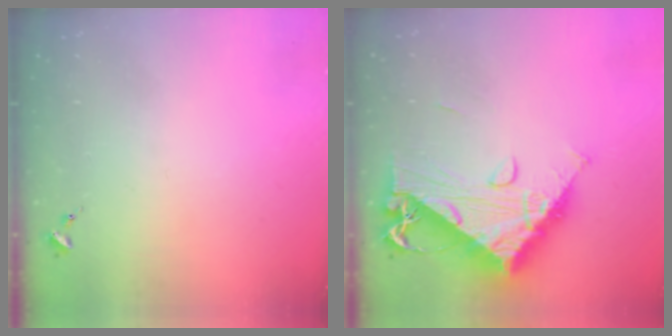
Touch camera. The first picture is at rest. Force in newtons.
{"total": 15.5, "press": 15.5, "slide": 1.5}